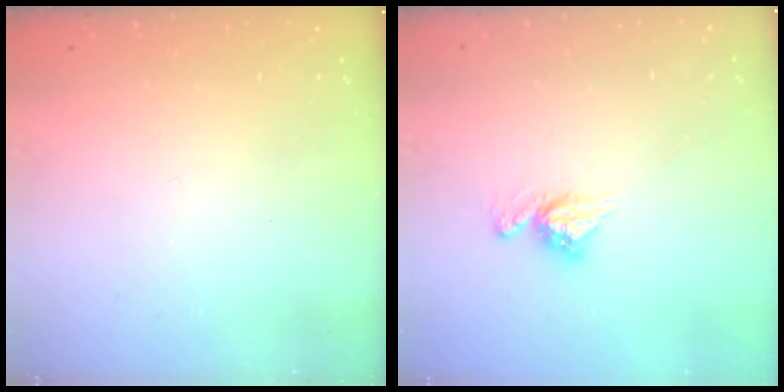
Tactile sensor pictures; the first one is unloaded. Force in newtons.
{"total": 8.3, "press": 8.3, "slide": 0.8}